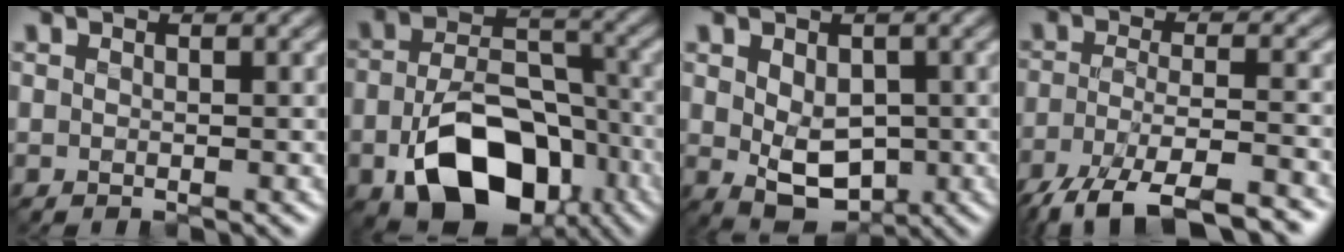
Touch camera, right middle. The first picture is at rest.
{"total": 11.5, "force": [-4.9, 7.1, 7.5], "torque": [-0.144, -0.013, -0.075]}
{"total": 5.0, "force": [-0.5, 3.3, 3.7], "torque": [-0.073, -0.011, -0.003]}
{"total": 9.4, "force": [-7.1, 2.3, 5.8], "torque": [-0.108, -0.003, -0.125]}